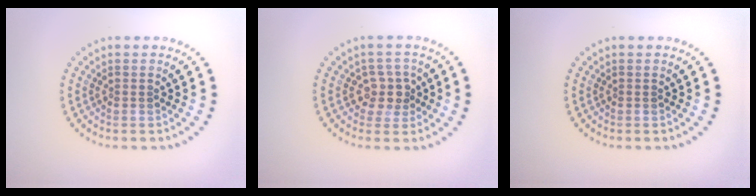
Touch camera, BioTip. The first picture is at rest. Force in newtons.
{"total": 2.3, "press": 2.0, "slide": 1.2}
{"total": 0.0}